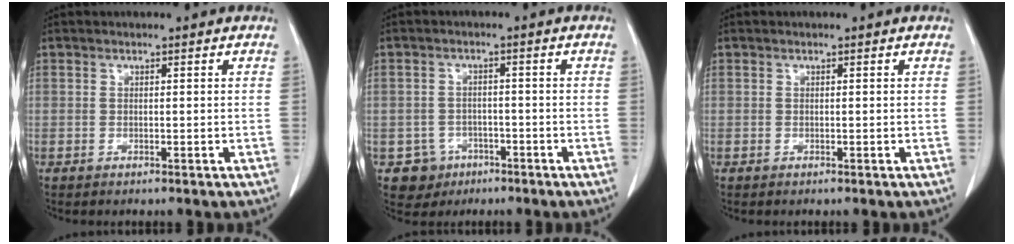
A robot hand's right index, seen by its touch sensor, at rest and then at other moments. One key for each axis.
{"total": 4.6, "fx": -2.2, "fy": 4.0, "fz": 0.2, "tx": 0.000, "ty": 0.013, "tz": -0.029}
{"total": 0.0}